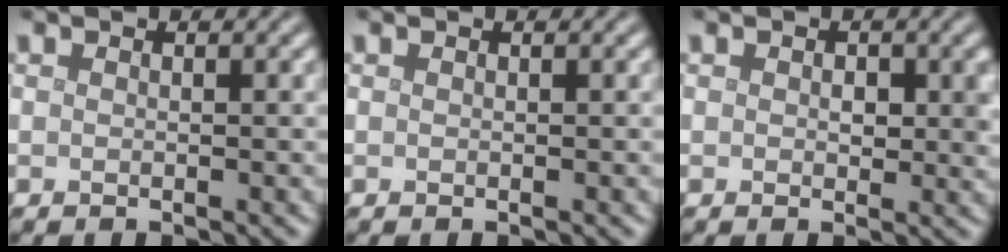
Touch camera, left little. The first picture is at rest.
{"total": 0.0}
{"total": 2.0, "force": [0.4, 1.2, 1.5], "torque": [-0.016, -0.005, 0.005]}